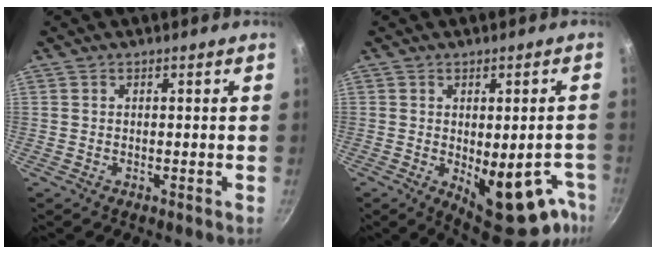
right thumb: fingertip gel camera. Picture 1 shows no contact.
{"total": 16.5, "force": [-5.8, 7.7, 13.3], "torque": [-0.104, -0.006, -0.059]}